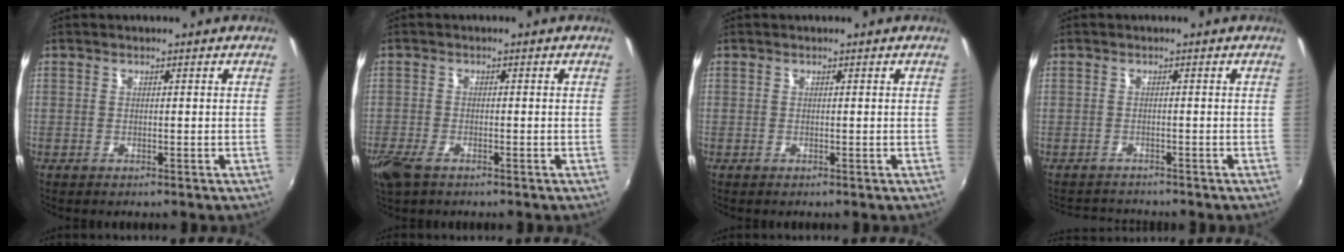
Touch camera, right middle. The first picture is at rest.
{"total": 4.7, "force": [-3.2, 1.9, 2.9], "torque": [-0.076, -0.014, -0.061]}
{"total": 0.0}
{"total": 3.6, "force": [-3.0, 1.9, 0.1], "torque": [-0.003, 0.014, -0.052]}